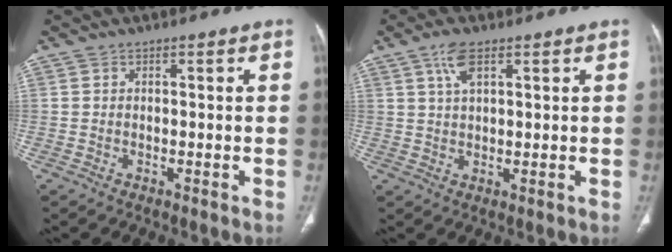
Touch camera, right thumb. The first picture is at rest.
{"total": 4.6, "force": [2.4, 1.7, 3.6], "torque": [-0.072, -0.004, 0.050]}